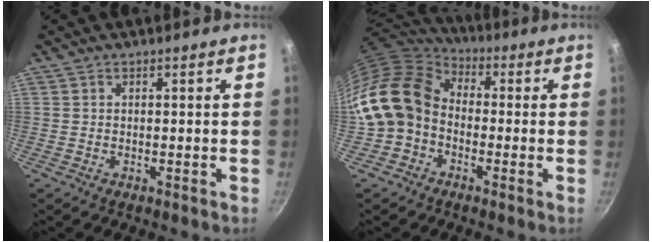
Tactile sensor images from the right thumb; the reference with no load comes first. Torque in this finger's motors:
{"motor_torque": [-0.71, 1.55, 0.95, -0.87, 0.15]}